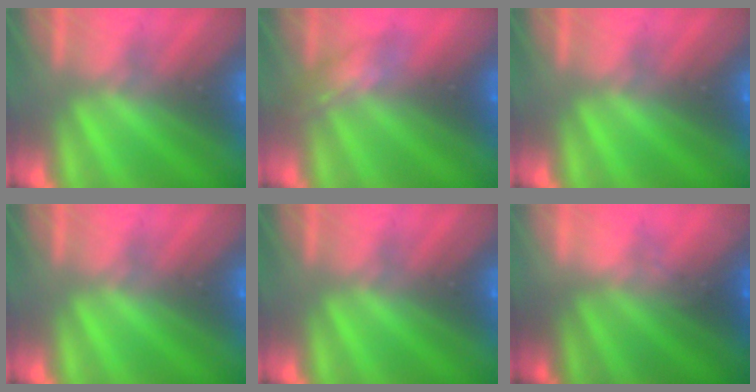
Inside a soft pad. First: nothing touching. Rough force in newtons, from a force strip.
{"total": 2.1}
{"total": 0.0}
{"total": 0.0}
{"total": 0.0}
{"total": 1.5}